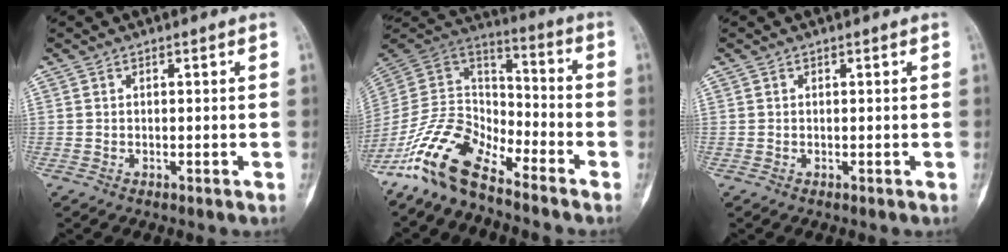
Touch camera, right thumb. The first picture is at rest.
{"total": 14.1, "force": [-11.0, 5.4, 7.1], "torque": [-0.119, 0.084, -0.221]}
{"total": 0.0}